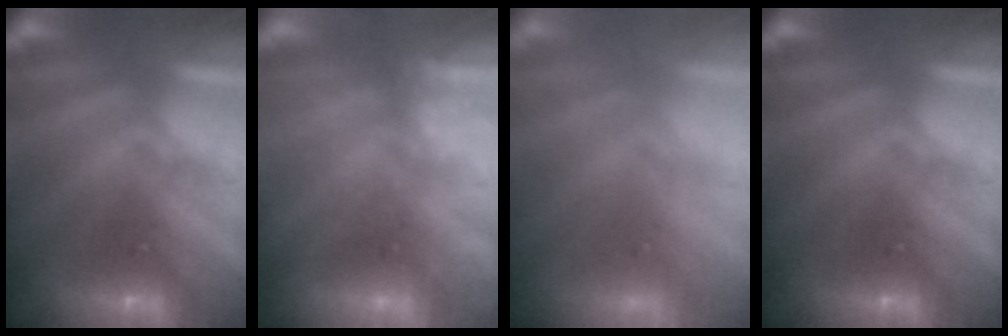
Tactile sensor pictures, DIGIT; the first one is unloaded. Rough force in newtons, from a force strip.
{"total": 2.4}
{"total": 8.8}
{"total": 0.0}